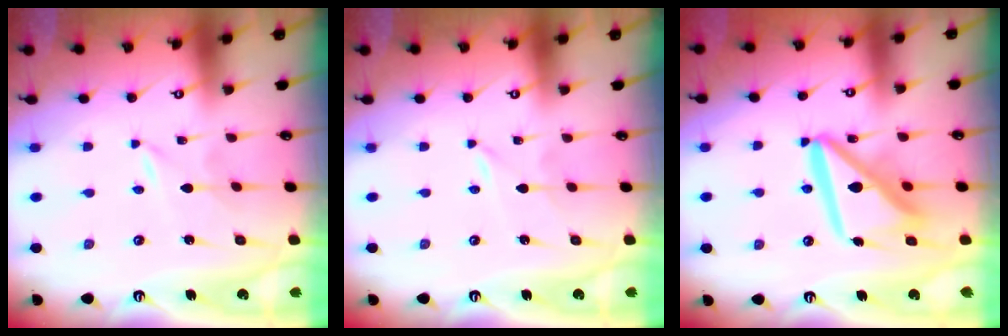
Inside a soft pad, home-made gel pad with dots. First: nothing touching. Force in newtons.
{"total": 0.0}
{"total": 14.9, "press": 14.8, "slide": 1.8}